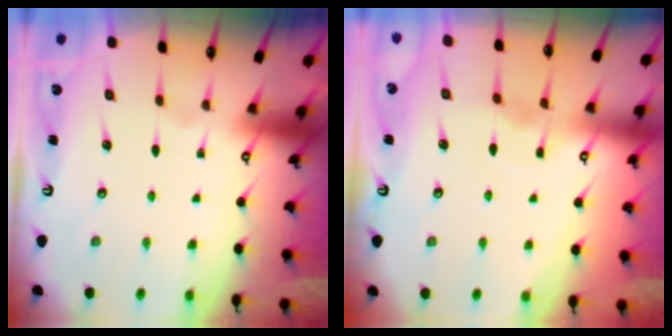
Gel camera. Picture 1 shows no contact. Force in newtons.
{"total": 2.9, "press": 2.8, "slide": 0.4}